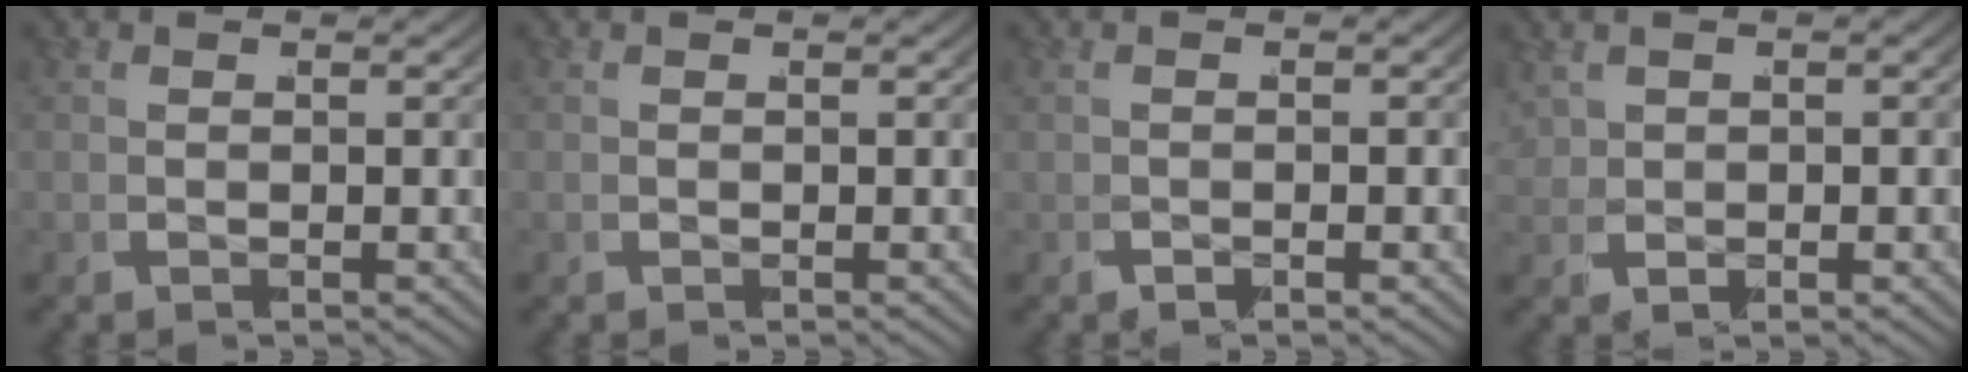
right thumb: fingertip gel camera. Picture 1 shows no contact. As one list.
[{"total": 0.0}, {"total": 1.6, "force": [-0.6, 0.9, 1.2], "torque": [-0.028, -0.002, -0.012]}, {"total": 1.4, "force": [0.4, 1.0, 0.9], "torque": [-0.020, 0.001, 0.010]}]